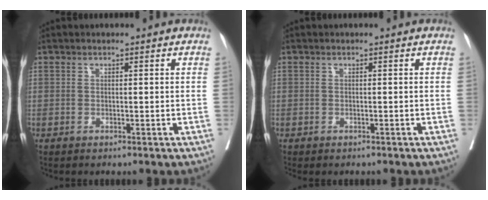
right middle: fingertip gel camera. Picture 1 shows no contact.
{"total": 0.9, "force": [-0.8, 0.3, 0.2], "torque": [-0.006, -0.001, -0.015]}